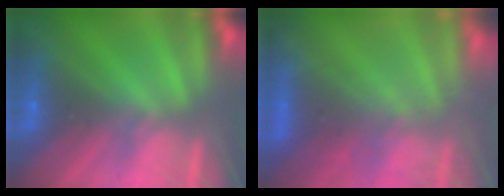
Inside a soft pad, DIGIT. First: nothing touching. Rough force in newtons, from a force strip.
{"total": 9.5}